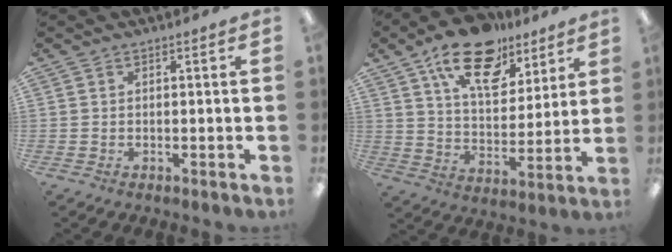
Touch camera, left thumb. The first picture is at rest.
{"total": 18.5, "force": [12.1, 9.4, 10.4], "torque": [-0.162, -0.057, 0.210]}